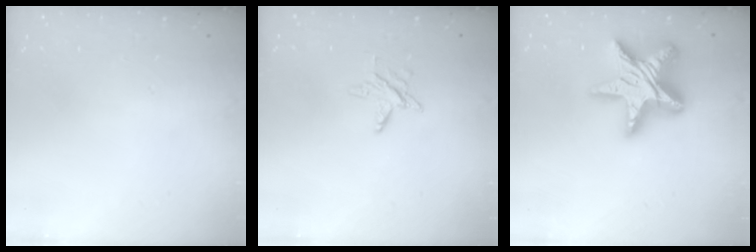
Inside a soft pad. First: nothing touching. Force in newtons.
{"total": 4.5, "press": 4.5, "slide": 0.5}
{"total": 19.9, "press": 19.9, "slide": 1.6}